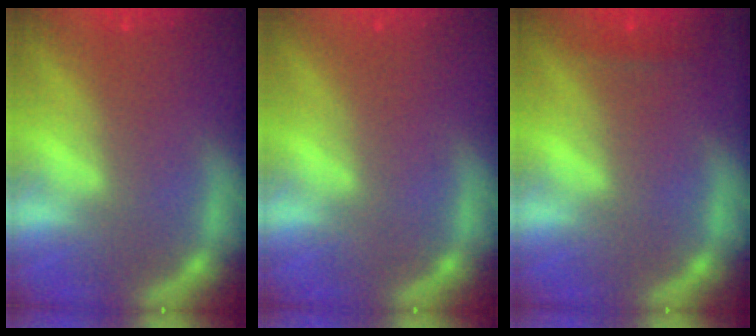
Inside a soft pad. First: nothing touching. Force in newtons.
{"total": 0.0}
{"total": 0.9}